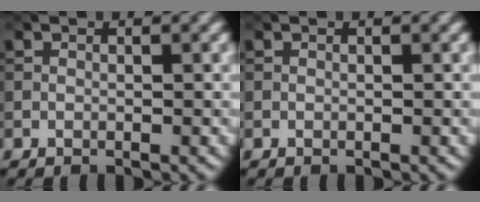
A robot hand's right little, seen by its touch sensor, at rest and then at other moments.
{"total": 0.0}